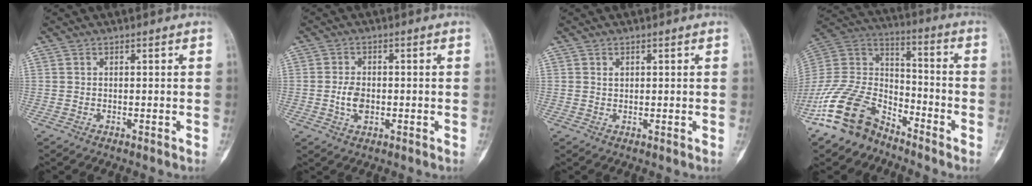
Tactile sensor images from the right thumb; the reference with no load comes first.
{"total": 3.9, "force": [-0.7, 2.5, 3.0], "torque": [-0.051, 0.005, -0.011]}
{"total": 1.0, "force": [0.4, 0.7, 0.5], "torque": [-0.005, -0.001, 0.009]}
{"total": 16.9, "force": [-11.8, 9.5, 7.4], "torque": [-0.131, 0.087, -0.229]}